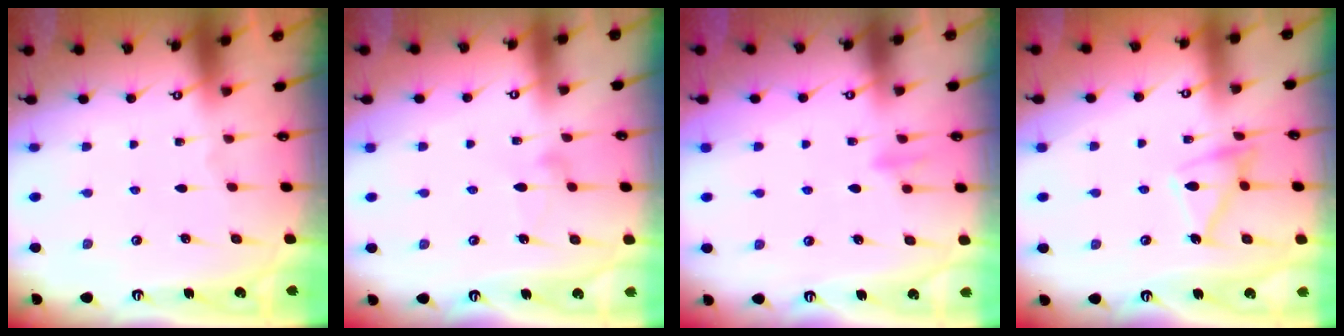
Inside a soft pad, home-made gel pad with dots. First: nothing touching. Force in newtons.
{"total": 6.8, "press": 6.8, "slide": 0.3}
{"total": 8.7, "press": 8.6, "slide": 1.3}
{"total": 13.2, "press": 13.2, "slide": 0.9}